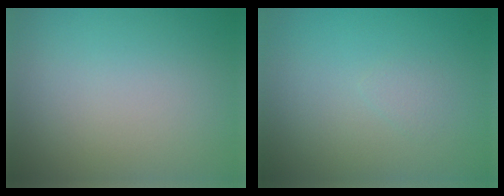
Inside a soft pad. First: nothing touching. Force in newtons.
{"total": 0.7, "press": 0.7, "slide": 0.1}